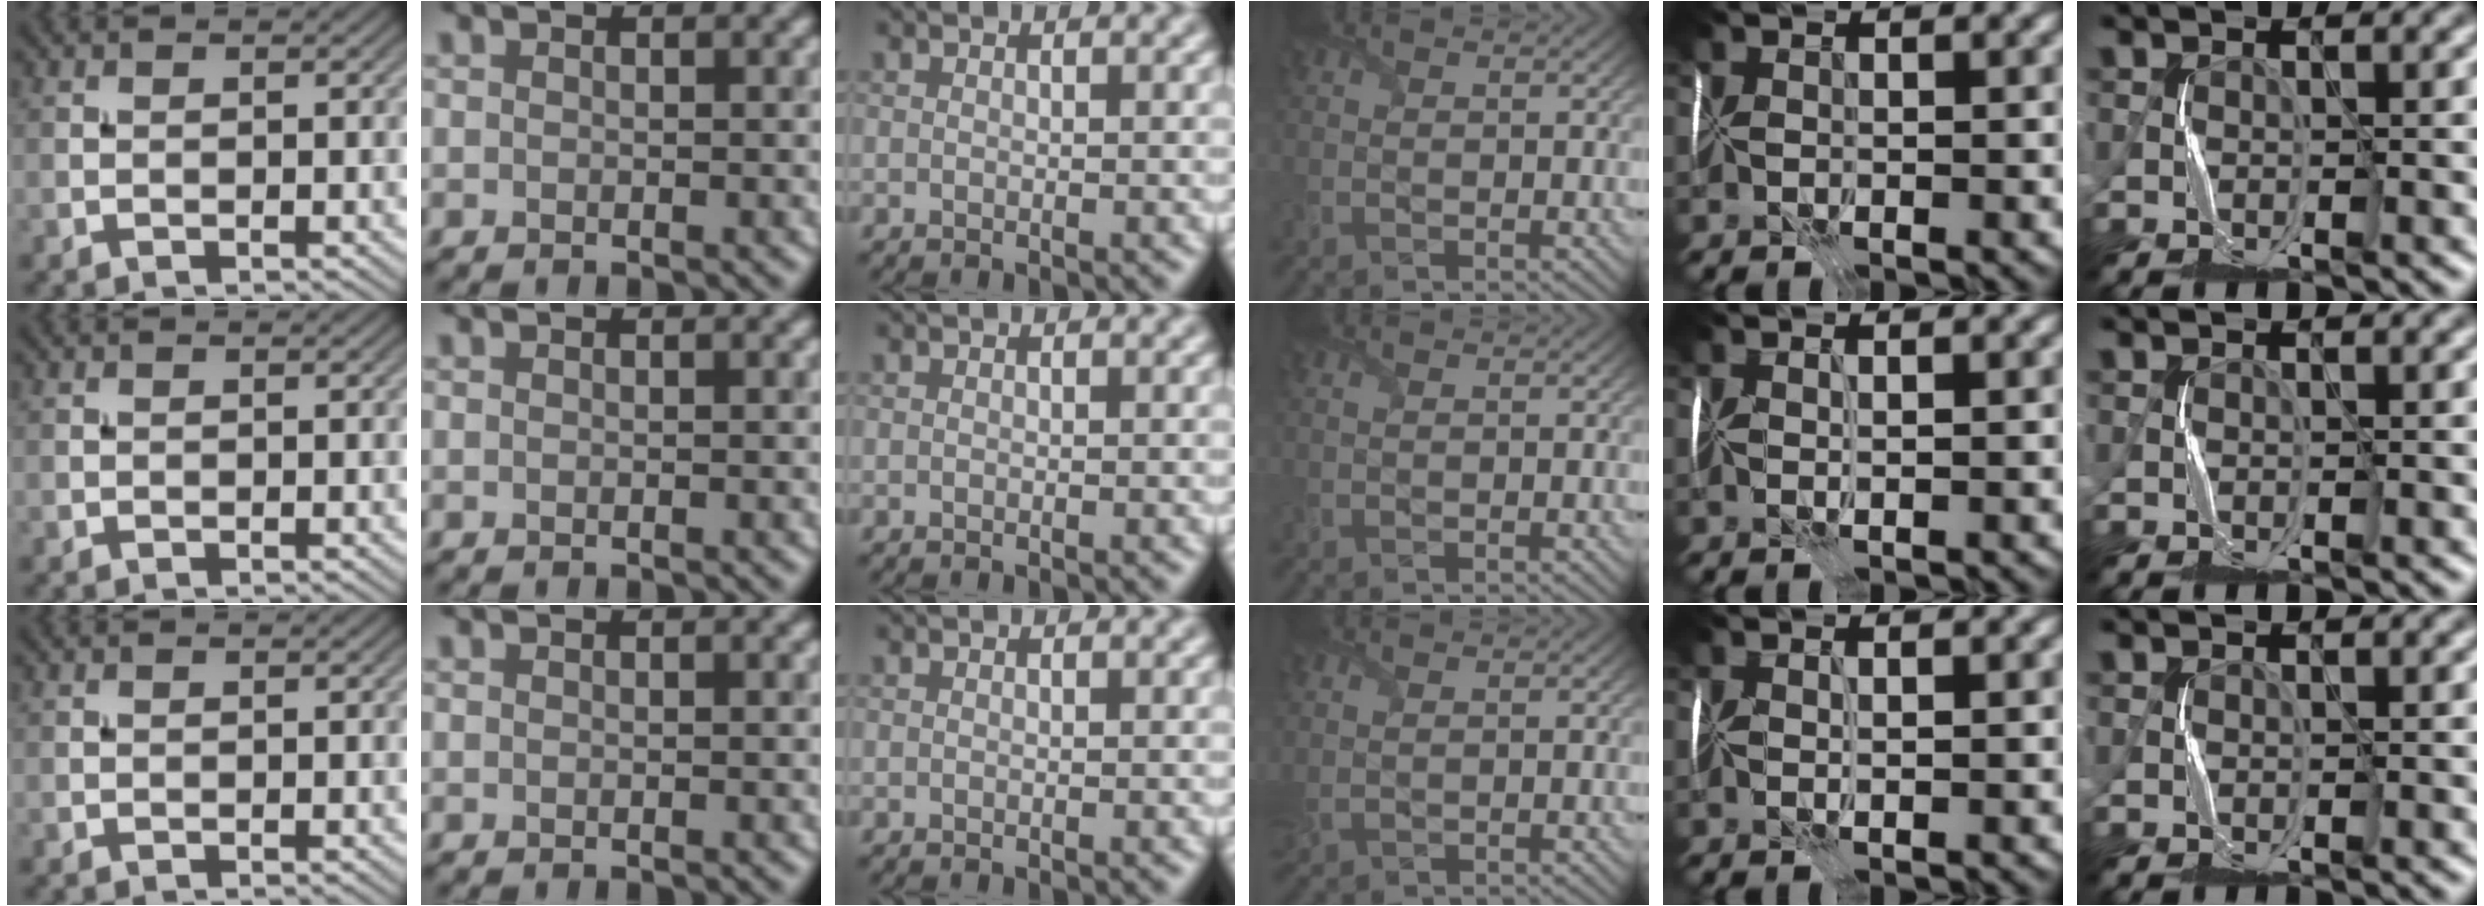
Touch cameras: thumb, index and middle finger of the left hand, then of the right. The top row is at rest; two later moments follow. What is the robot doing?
{"motion": "fold", "object": "handkerchief"}